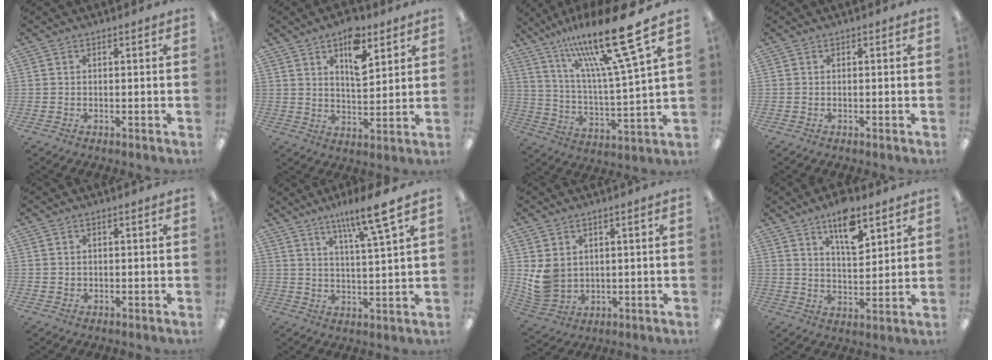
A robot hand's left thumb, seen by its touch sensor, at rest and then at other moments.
{"total": 10.5, "force": [6.2, 4.8, 7.0], "torque": [-0.094, -0.033, 0.102]}
{"total": 22.6, "force": [15.3, 3.5, 16.3], "torque": [-0.283, -0.083, 0.240]}
{"total": 0.0}
{"total": 0.6, "force": [0.2, 0.6, 0.0], "torque": [-0.001, 0.003, 0.004]}
{"total": 10.1, "force": [7.2, 0.5, 7.2], "torque": [-0.116, -0.041, 0.114]}
{"total": 6.7, "force": [2.0, 5.6, 3.1], "torque": [-0.079, -0.006, 0.041]}
{"total": 11.0, "force": [7.3, 4.3, 7.1], "torque": [-0.108, -0.037, 0.123]}